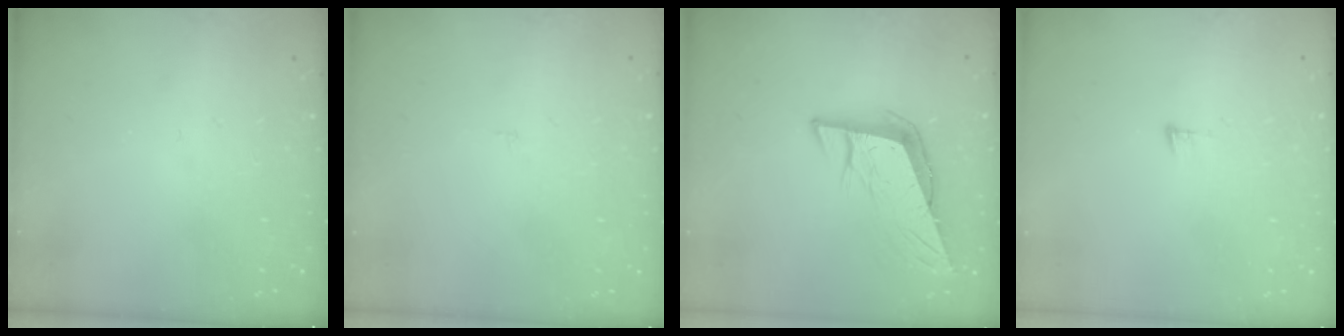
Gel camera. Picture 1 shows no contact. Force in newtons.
{"total": 1.6, "press": 1.6, "slide": 0.1}
{"total": 11.0, "press": 10.5, "slide": 3.0}
{"total": 4.5, "press": 4.5, "slide": 0.3}